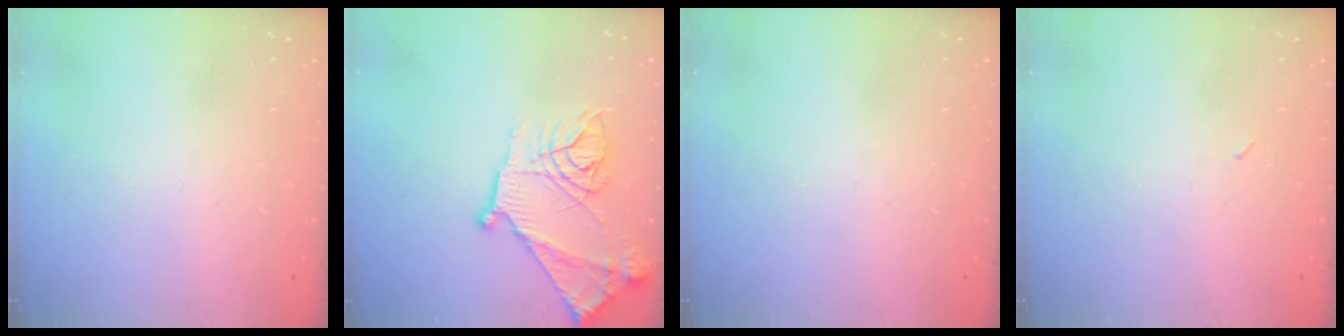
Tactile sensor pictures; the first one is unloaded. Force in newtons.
{"total": 16.5, "press": 16.5, "slide": 1.3}
{"total": 0.0}
{"total": 2.2, "press": 2.1, "slide": 0.9}